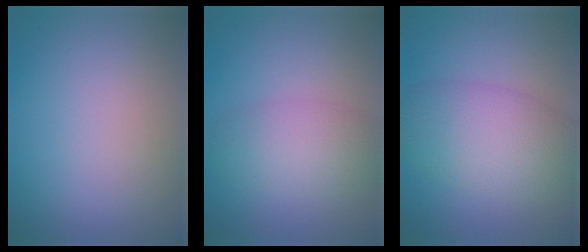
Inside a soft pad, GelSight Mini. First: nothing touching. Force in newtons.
{"total": 4.2, "press": 4.2, "slide": 0.1}
{"total": 6.7, "press": 6.6, "slide": 0.4}